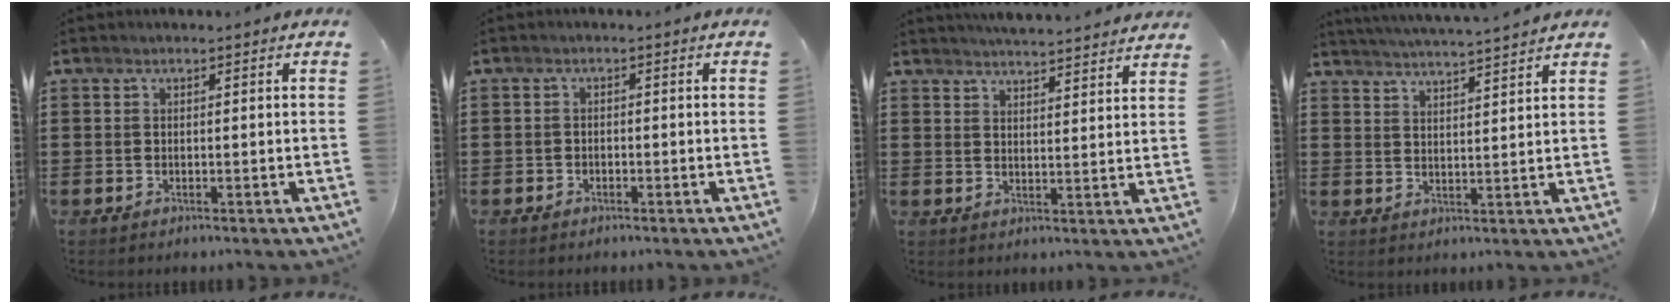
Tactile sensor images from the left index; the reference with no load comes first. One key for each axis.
{"total": 1.1, "fx": -1.0, "fy": 0.5, "fz": -0.1, "tx": -0.002, "ty": 0.004, "tz": -0.023}
{"total": 4.1, "fx": 4.1, "fy": -0.4, "fz": 0.4, "tx": -0.012, "ty": -0.025, "tz": 0.071}
{"total": 3.7, "fx": 3.5, "fy": -0.8, "fz": 0.3, "tx": -0.021, "ty": -0.022, "tz": 0.061}